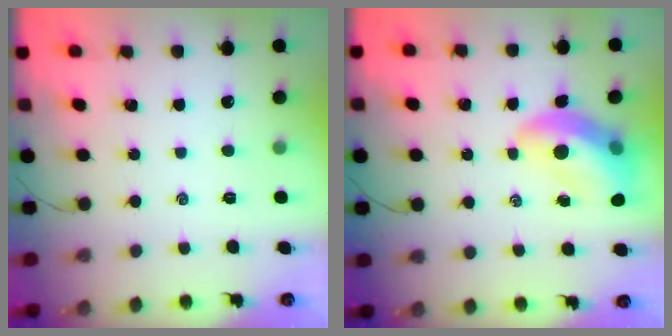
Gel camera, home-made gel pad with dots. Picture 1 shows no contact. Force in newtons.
{"total": 11.8, "press": 11.3, "slide": 3.3}